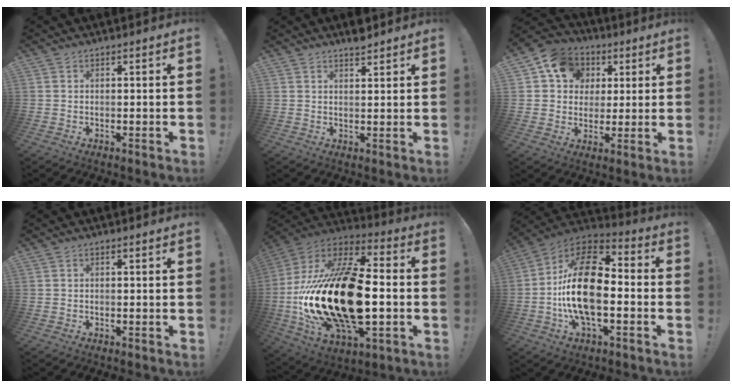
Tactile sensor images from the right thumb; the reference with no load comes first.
{"total": 3.4, "force": [3.1, 0.5, 1.3], "torque": [-0.009, -0.020, 0.050]}
{"total": 12.2, "force": [4.1, 10.5, 4.7], "torque": [-0.063, -0.011, 0.083]}
{"total": 0.0}
{"total": 33.0, "force": [-3.1, 17.4, 27.9], "torque": [-0.542, 0.012, -0.040]}
{"total": 21.3, "force": [-2.5, 11.2, 17.9], "torque": [-0.338, 0.021, -0.043]}